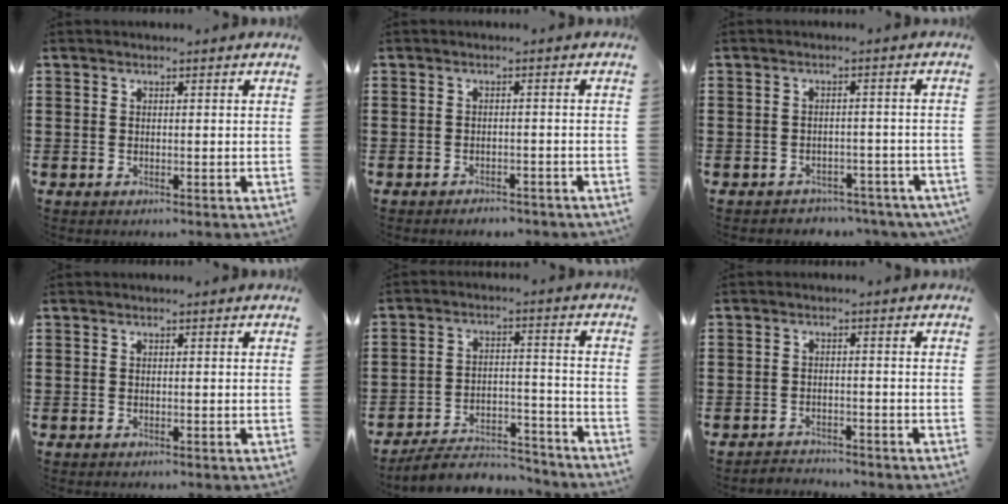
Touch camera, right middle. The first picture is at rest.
{"total": 1.7, "force": [-1.7, 0.4, 0.0], "torque": [-0.006, 0.003, -0.037]}
{"total": 2.3, "force": [-2.2, 0.7, -0.2], "torque": [-0.004, 0.004, -0.051]}
{"total": 0.0}
{"total": 6.5, "force": [-6.2, 1.4, 1.6], "torque": [-0.026, 0.017, -0.120]}
{"total": 2.7, "force": [-2.6, 0.5, -0.4], "torque": [-0.001, 0.002, -0.060]}